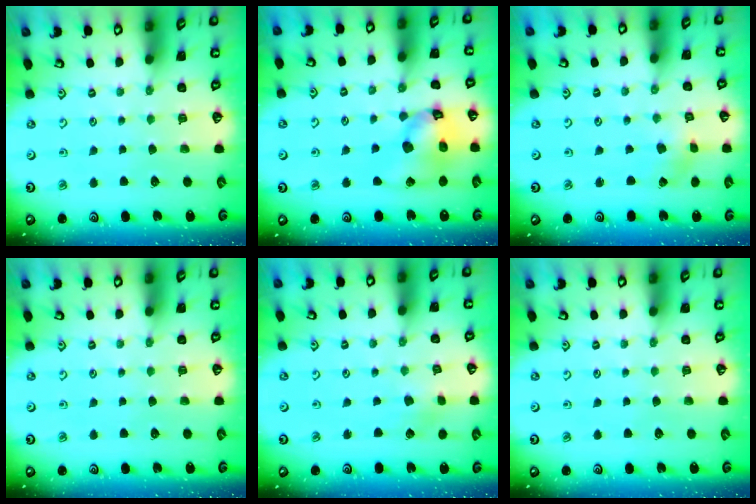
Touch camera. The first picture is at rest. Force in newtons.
{"total": 14.5, "press": 14.4, "slide": 2.0}
{"total": 0.5, "press": 0.5, "slide": 0.2}
{"total": 0.0}
{"total": 1.3, "press": 1.3, "slide": 0.1}
{"total": 0.0}